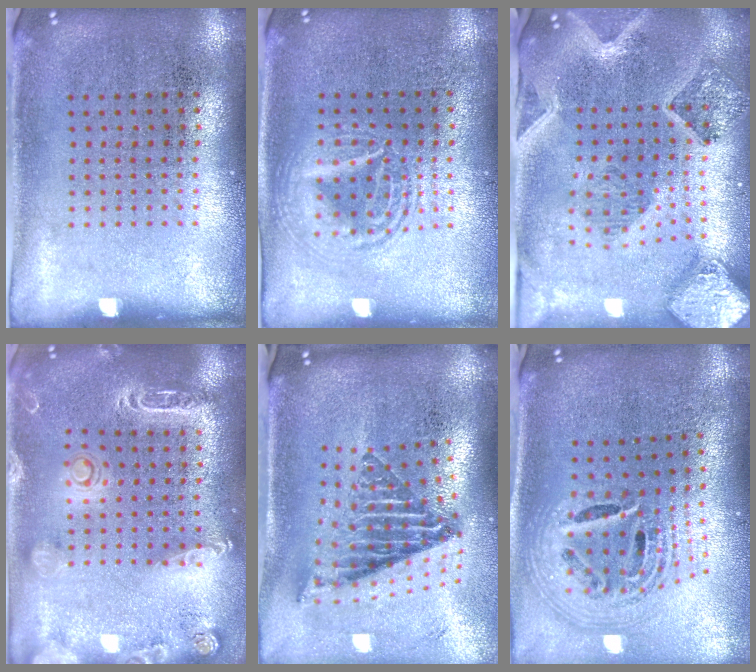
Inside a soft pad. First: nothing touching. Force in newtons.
{"total": 1.7, "press": 1.7, "slide": 0.2}
{"total": 2.8, "press": 2.5, "slide": 1.3}
{"total": 2.0, "press": 1.9, "slide": 0.6}
{"total": 2.6, "press": 1.6, "slide": 2.0}
{"total": 2.7, "press": 1.9, "slide": 1.9}